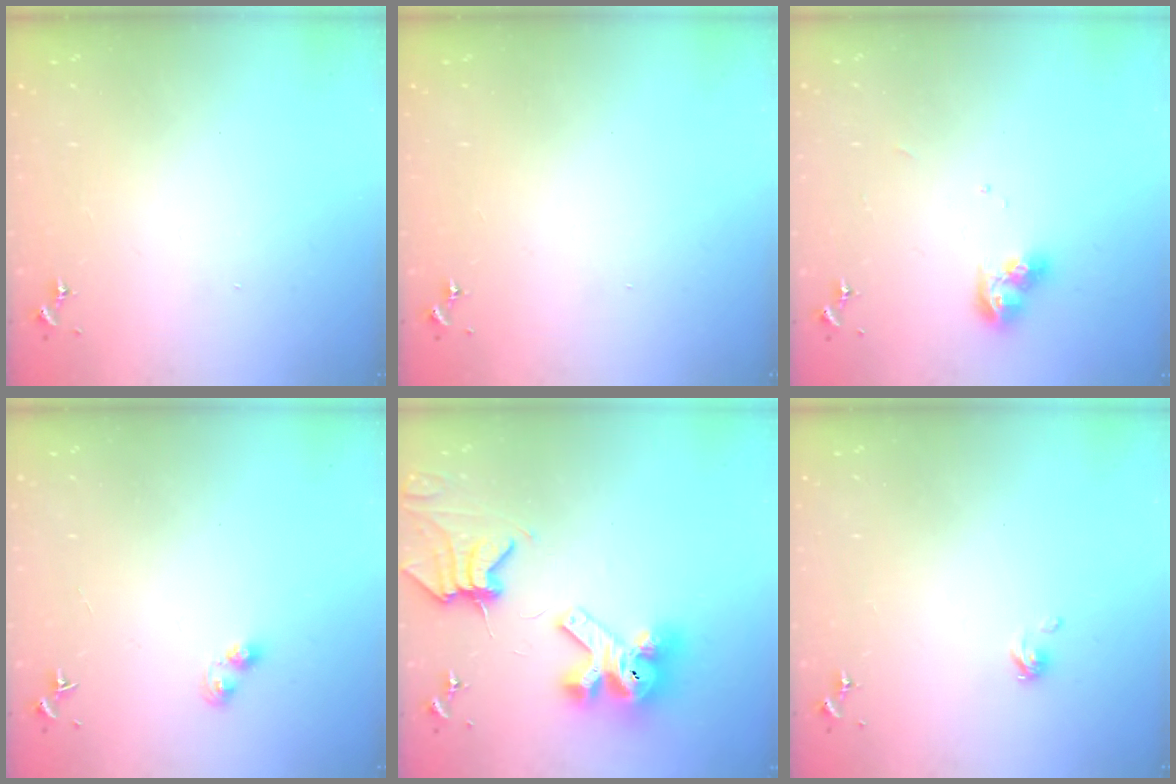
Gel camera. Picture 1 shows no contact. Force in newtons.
{"total": 0.0}
{"total": 9.7, "press": 9.6, "slide": 0.8}
{"total": 3.3, "press": 3.3, "slide": 0.4}
{"total": 12.8, "press": 12.6, "slide": 1.9}
{"total": 2.4, "press": 2.4, "slide": 0.3}